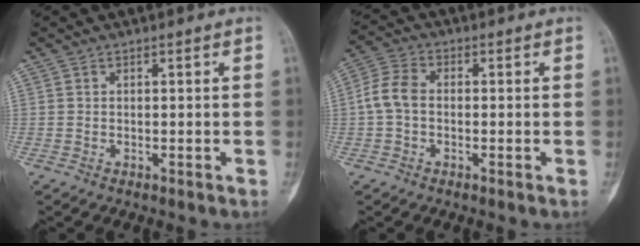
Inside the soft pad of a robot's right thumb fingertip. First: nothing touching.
{"total": 5.6, "force": [-0.5, 3.8, 4.0], "torque": [-0.082, 0.014, -0.019]}